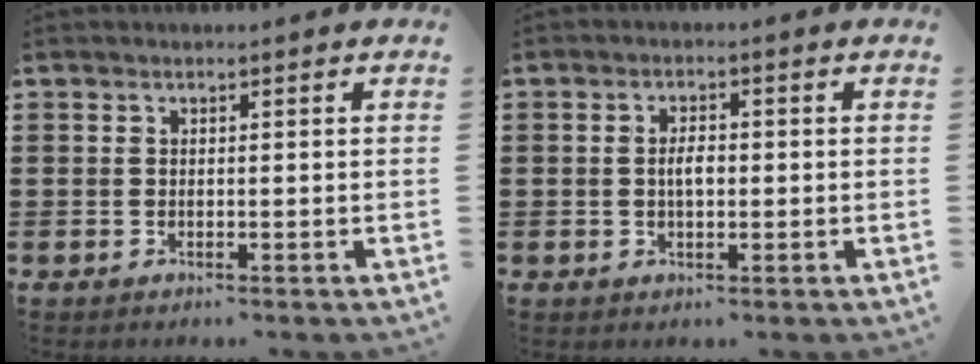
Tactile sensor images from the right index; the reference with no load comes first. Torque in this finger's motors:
{"motor_torque": [0.93, -0.02, 0.40, 0.07]}